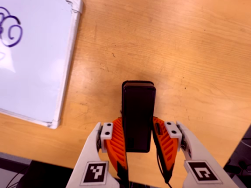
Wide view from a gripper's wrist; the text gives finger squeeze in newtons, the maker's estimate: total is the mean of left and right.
{"total": 5.8, "left": 3.6, "right": 8.0}